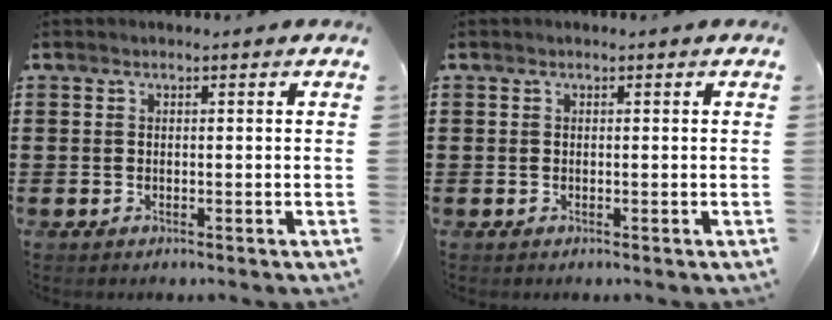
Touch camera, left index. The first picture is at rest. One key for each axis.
{"total": 0.0}